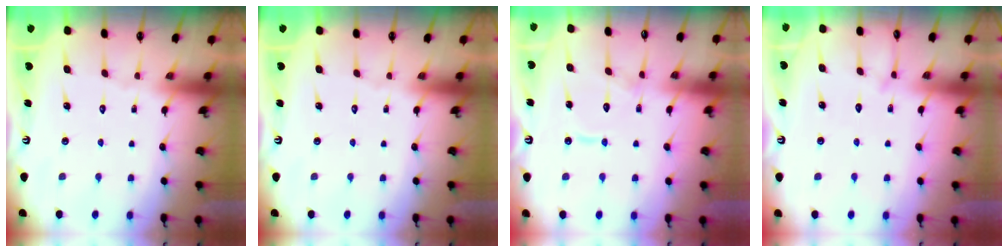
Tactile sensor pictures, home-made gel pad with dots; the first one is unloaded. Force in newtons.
{"total": 0.0}
{"total": 8.8, "press": 8.8, "slide": 0.6}
{"total": 6.3, "press": 6.3, "slide": 0.5}